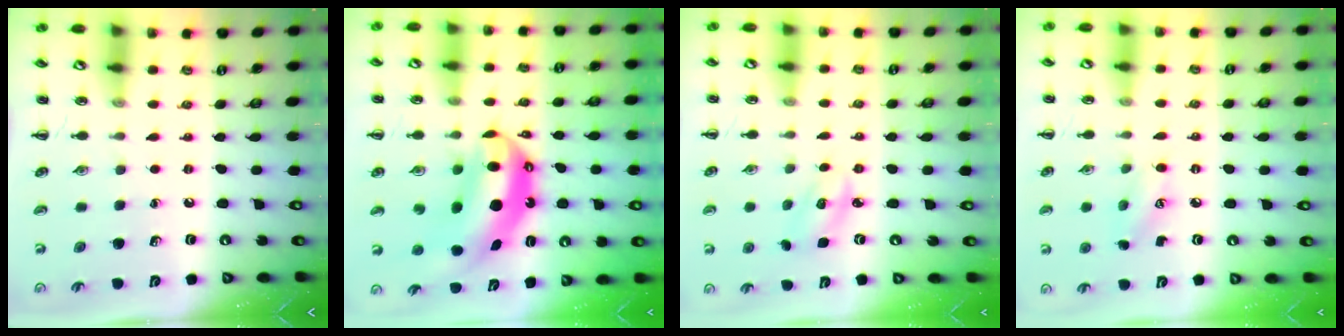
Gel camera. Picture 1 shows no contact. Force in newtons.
{"total": 10.9, "press": 10.7, "slide": 2.5}
{"total": 2.6, "press": 2.5, "slide": 0.6}
{"total": 6.2, "press": 5.9, "slide": 1.6}